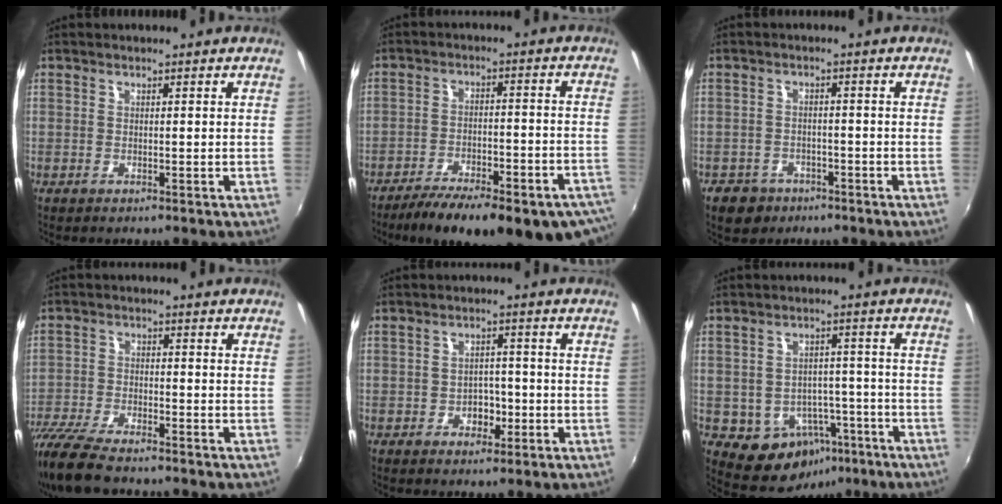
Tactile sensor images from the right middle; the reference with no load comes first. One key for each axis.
{"total": 23.8, "fx": -17.8, "fy": 7.0, "fz": 14.2, "tx": -0.233, "ty": -0.042, "tz": -0.236}
{"total": 5.7, "fx": -3.6, "fy": 4.1, "fz": 1.5, "tx": -0.052, "ty": 0.000, "tz": -0.053}
{"total": 12.6, "fx": -10.5, "fy": 2.8, "fz": 6.3, "tx": -0.155, "ty": -0.035, "tz": -0.201}
{"total": 3.4, "fx": -1.4, "fy": 2.7, "fz": 1.6, "tx": -0.027, "ty": 0.006, "tz": -0.018}
{"total": 10.1, "fx": -4.9, "fy": 7.9, "fz": 3.9, "tx": -0.073, "ty": 0.023, "tz": -0.040}